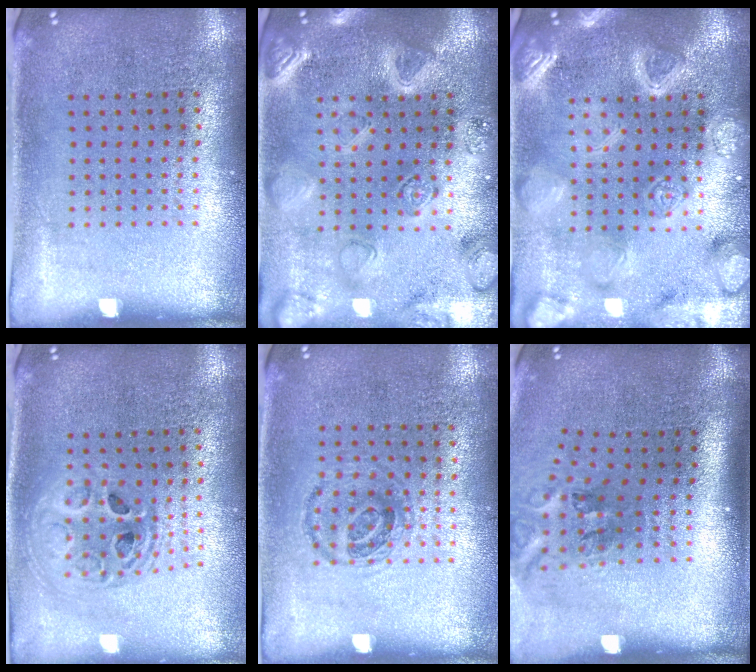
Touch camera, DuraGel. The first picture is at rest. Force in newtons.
{"total": 3.0, "press": 2.9, "slide": 0.8}
{"total": 5.8, "press": 5.7, "slide": 0.8}
{"total": 2.0, "press": 1.6, "slide": 1.2}
{"total": 1.0, "press": 0.8, "slide": 0.5}
{"total": 2.1, "press": 1.3, "slide": 1.6}